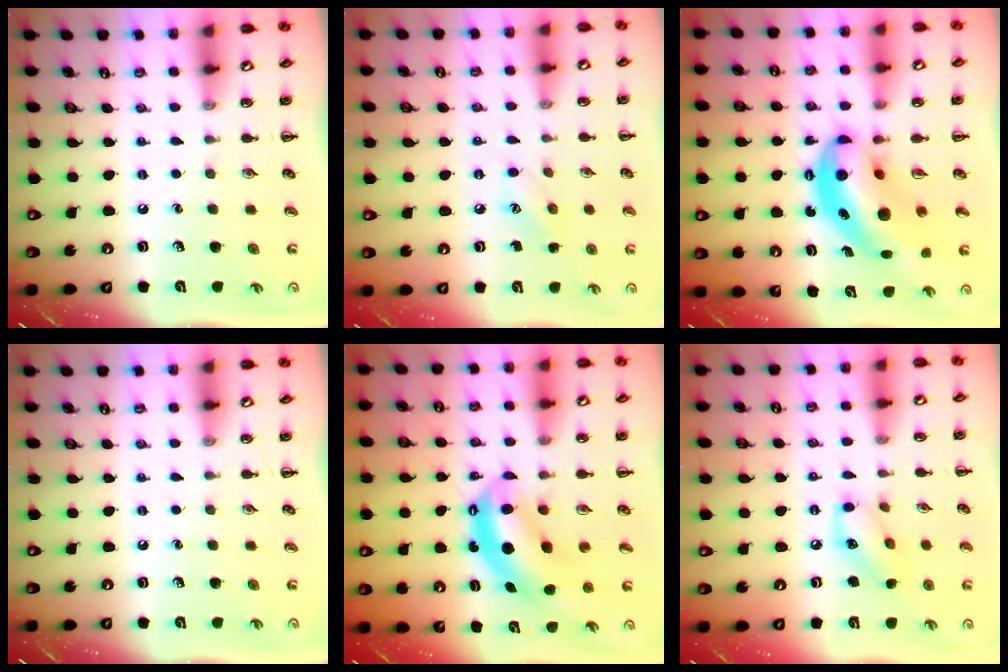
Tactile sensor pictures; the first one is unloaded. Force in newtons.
{"total": 5.8, "press": 5.6, "slide": 1.5}
{"total": 11.4, "press": 11.0, "slide": 2.9}
{"total": 0.0}
{"total": 7.0, "press": 6.8, "slide": 1.7}
{"total": 9.3, "press": 9.3, "slide": 0.3}